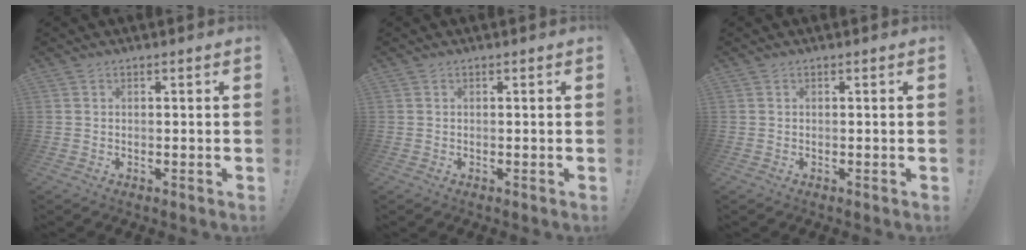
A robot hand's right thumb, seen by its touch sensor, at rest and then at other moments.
{"total": 0.0}
{"total": 0.0}